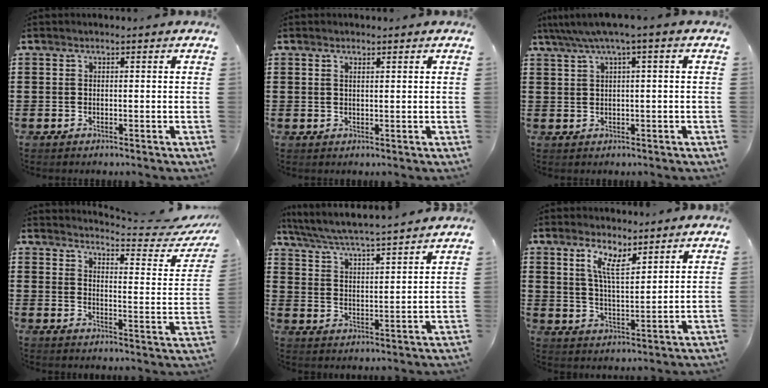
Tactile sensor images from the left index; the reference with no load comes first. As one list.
[{"total": 0.7, "force": [0.5, 0.2, 0.5], "torque": [-0.011, 0.001, 0.008]}, {"total": 2.8, "force": [0.6, -0.2, 2.7], "torque": [-0.050, -0.001, 0.007]}, {"total": 4.3, "force": [3.9, -0.2, 1.7], "torque": [-0.034, -0.040, 0.056]}, {"total": 5.0, "force": [4.8, -0.6, 1.4], "torque": [-0.050, -0.038, 0.076]}, {"total": 6.1, "force": [4.1, 1.6, 4.3], "torque": [-0.096, -0.004, 0.071]}]